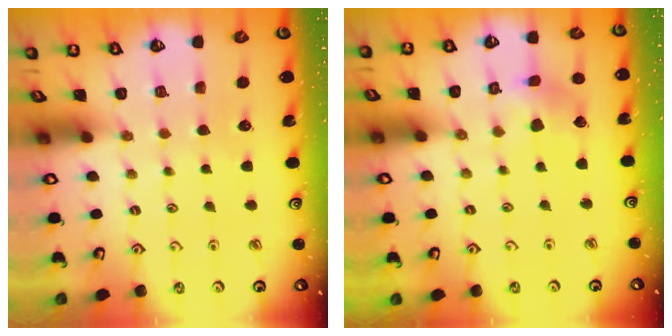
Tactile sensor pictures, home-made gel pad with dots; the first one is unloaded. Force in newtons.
{"total": 5.6, "press": 5.6, "slide": 0.5}